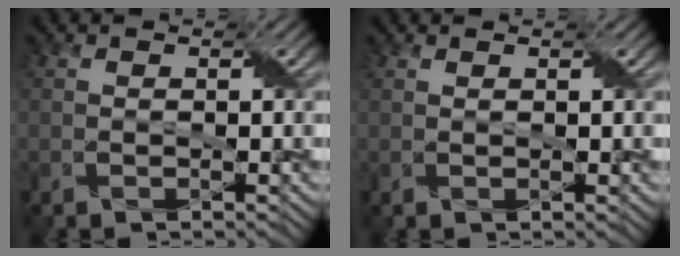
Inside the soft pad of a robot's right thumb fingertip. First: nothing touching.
{"total": 0.6, "force": [0.5, 0.0, 0.3], "torque": [-0.007, 0.003, 0.007]}